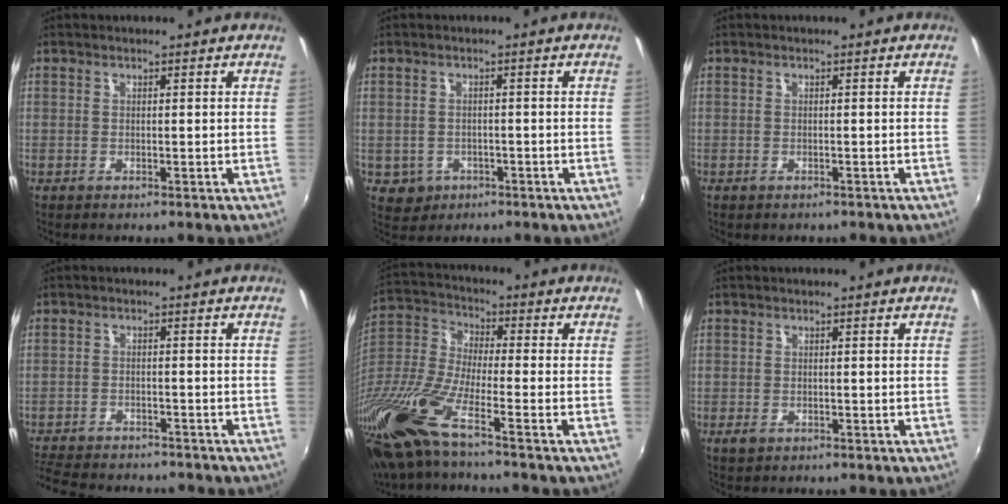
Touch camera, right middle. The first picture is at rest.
{"total": 4.2, "force": [-1.3, 3.8, 1.1], "torque": [-0.032, 0.002, -0.011]}
{"total": 0.8, "force": [-0.6, 0.5, 0.2], "torque": [-0.008, -0.003, -0.008]}
{"total": 11.9, "force": [-10.5, 3.7, 4.2], "torque": [-0.114, -0.014, -0.166]}
{"total": 16.1, "force": [-10.0, 2.4, 12.4], "torque": [-0.269, -0.034, -0.209]}
{"total": 1.4, "force": [-0.7, 1.0, 0.7], "torque": [-0.012, -0.001, -0.012]}